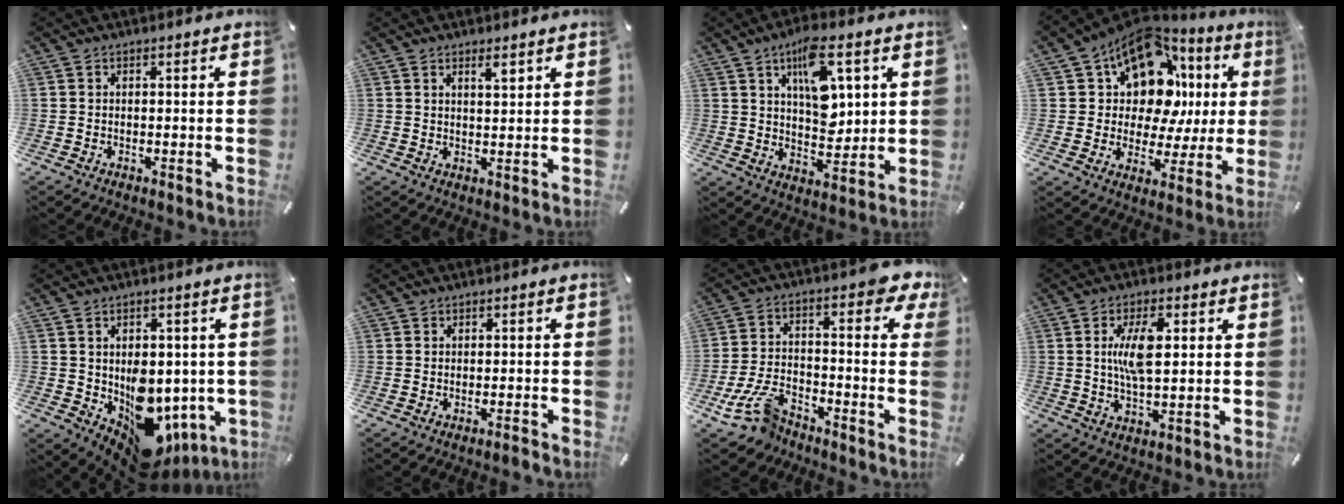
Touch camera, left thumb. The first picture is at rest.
{"total": 2.8, "force": [2.2, 0.5, 1.6], "torque": [-0.027, -0.008, 0.037]}
{"total": 13.2, "force": [5.7, 7.1, 9.5], "torque": [-0.139, -0.017, 0.097]}
{"total": 15.2, "force": [7.7, 9.9, 8.6], "torque": [-0.135, -0.067, 0.137]}
{"total": 11.9, "force": [-3.5, 9.1, 6.7], "torque": [-0.061, -0.001, -0.046]}
{"total": 1.3, "force": [-1.1, 0.4, 0.5], "torque": [-0.011, 0.004, -0.021]}
{"total": 14.7, "force": [-6.3, 8.5, 10.1], "torque": [-0.203, 0.039, -0.112]}
{"total": 8.6, "force": [1.9, 3.5, 7.6], "torque": [-0.158, -0.004, 0.021]}